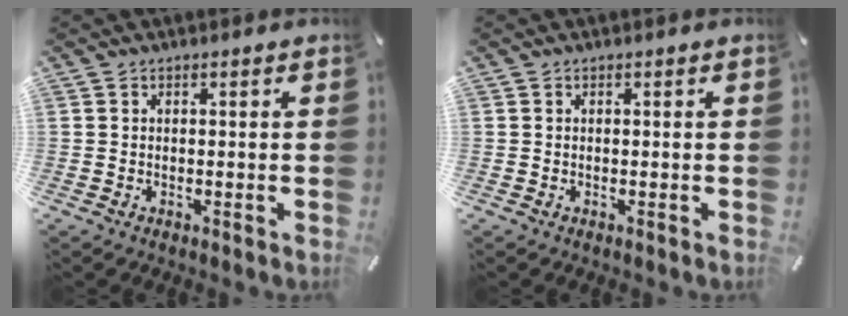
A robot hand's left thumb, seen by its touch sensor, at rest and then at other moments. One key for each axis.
{"total": 0.0}